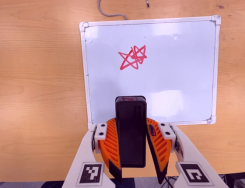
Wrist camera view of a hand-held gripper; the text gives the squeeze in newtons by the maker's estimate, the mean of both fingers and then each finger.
{"total": 9.0, "left": 7.3, "right": 10.7}